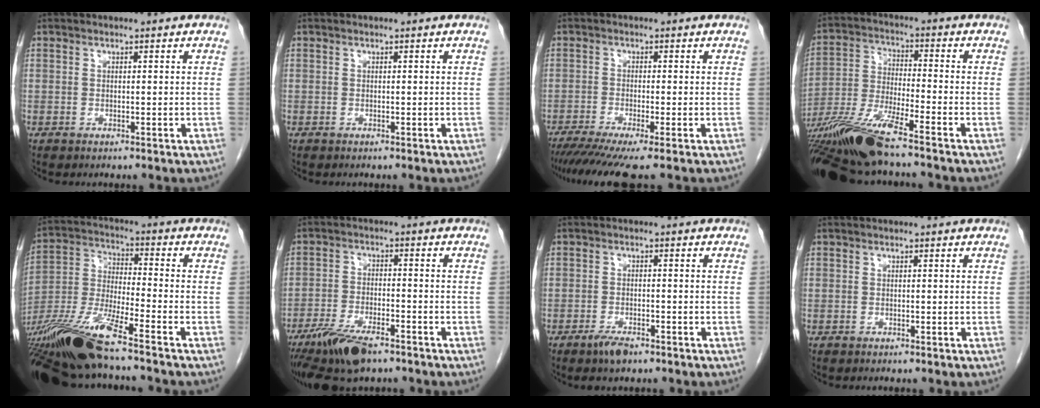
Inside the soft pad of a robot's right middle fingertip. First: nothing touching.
{"total": 0.0}
{"total": 7.7, "force": [-5.9, -0.2, 4.9], "torque": [-0.072, -0.020, -0.097]}
{"total": 13.8, "force": [-10.7, 0.4, 8.7], "torque": [-0.180, -0.023, -0.203]}
{"total": 17.8, "force": [-13.5, 0.6, 11.6], "torque": [-0.262, -0.034, -0.259]}
{"total": 10.2, "force": [-7.4, 2.8, 6.5], "torque": [-0.121, -0.019, -0.131]}
{"total": 3.1, "force": [-2.3, 1.0, 1.9], "torque": [-0.042, -0.003, -0.038]}
{"total": 0.0}